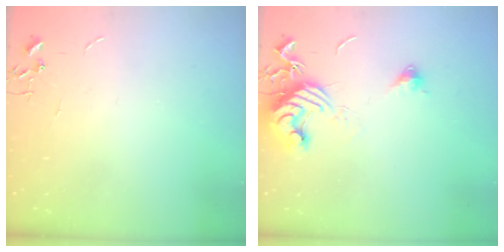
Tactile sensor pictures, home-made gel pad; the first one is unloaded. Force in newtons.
{"total": 12.3, "press": 12.2, "slide": 1.5}